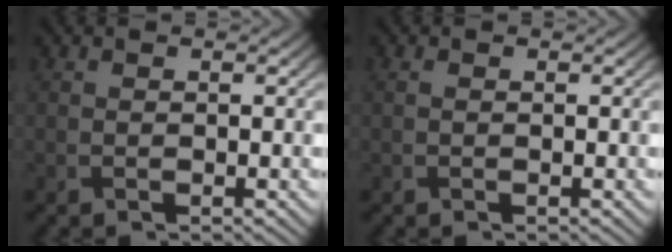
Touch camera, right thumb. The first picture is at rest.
{"total": 0.0}